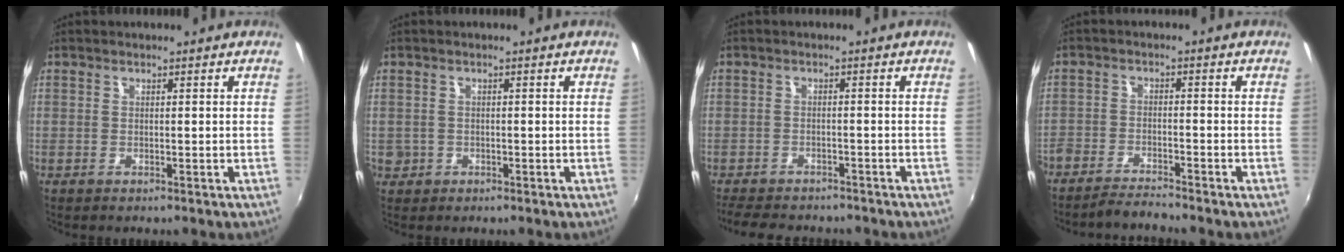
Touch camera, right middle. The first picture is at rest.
{"total": 2.8, "force": [-0.7, 2.6, 0.7], "torque": [-0.018, -0.004, -0.008]}
{"total": 8.7, "force": [-7.6, 2.9, 3.0], "torque": [-0.078, -0.013, -0.118]}
{"total": 5.3, "force": [-5.0, 0.4, 1.5], "torque": [-0.049, -0.014, -0.097]}